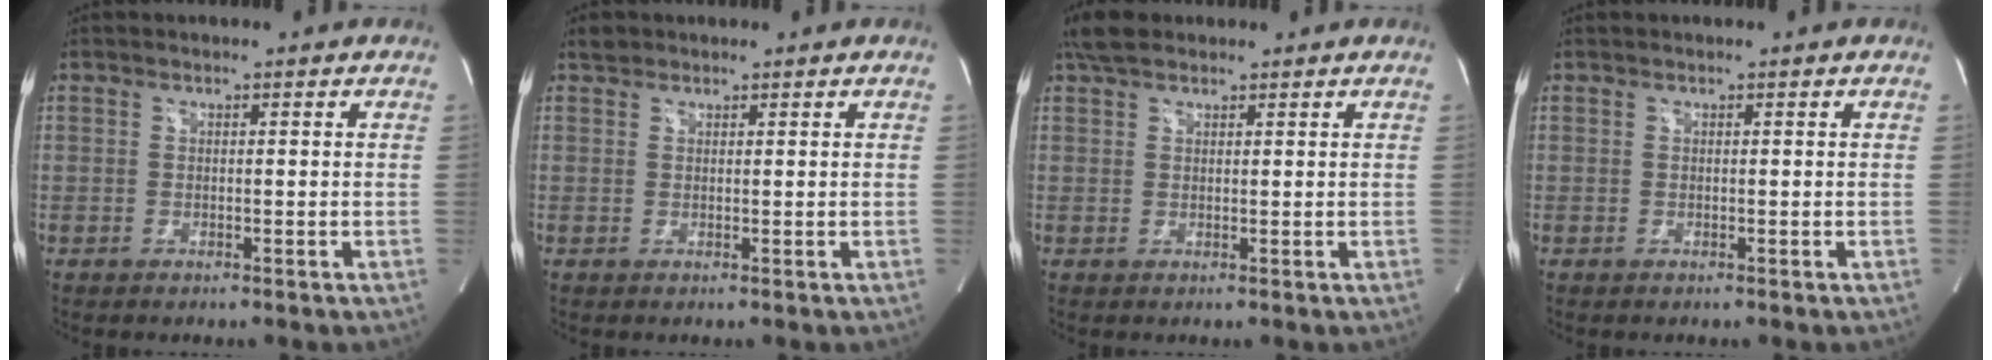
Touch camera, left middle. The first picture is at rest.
{"total": 1.3, "force": [1.1, 0.7, 0.0], "torque": [-0.003, 0.009, 0.017]}
{"total": 3.7, "force": [2.9, 1.7, 1.5], "torque": [-0.037, 0.021, 0.056]}
{"total": 0.0}